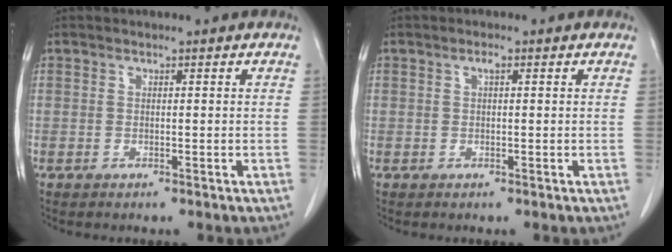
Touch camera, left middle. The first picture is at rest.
{"total": 0.8, "force": [0.3, 0.3, 0.7], "torque": [-0.010, 0.002, 0.003]}